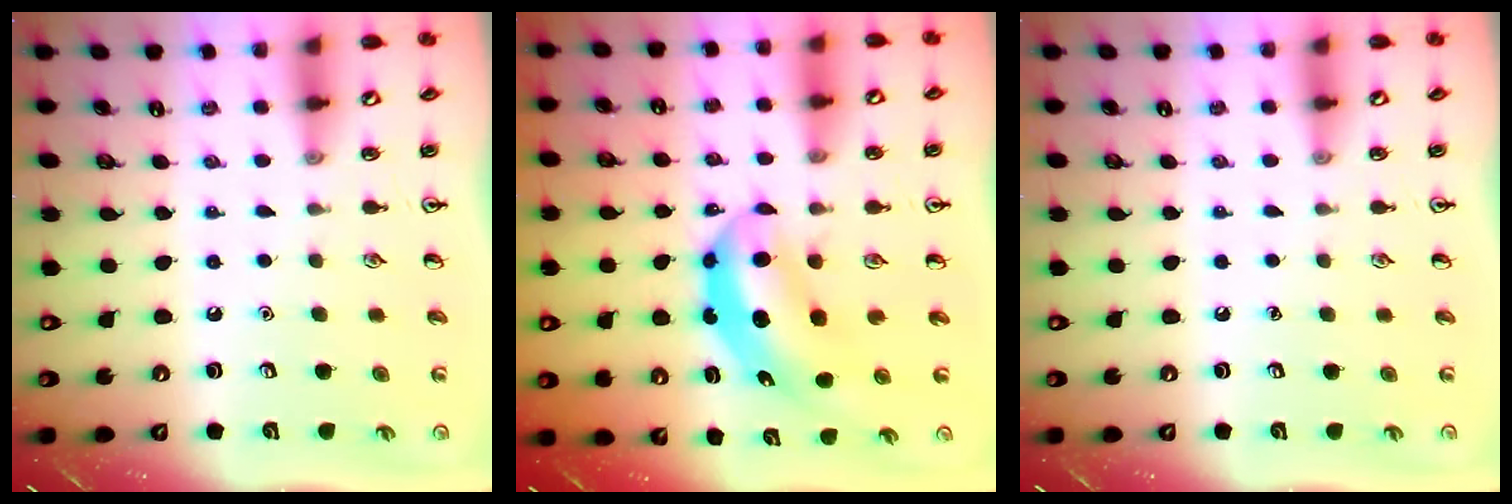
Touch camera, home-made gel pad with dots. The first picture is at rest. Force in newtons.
{"total": 5.5, "press": 5.2, "slide": 1.7}
{"total": 0.0}